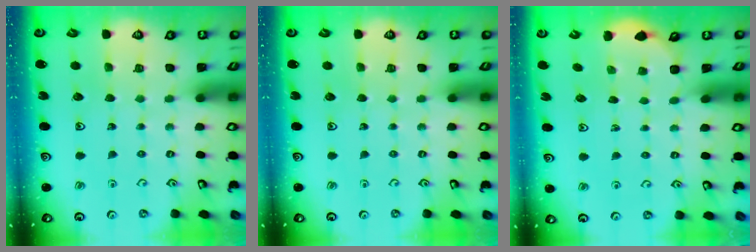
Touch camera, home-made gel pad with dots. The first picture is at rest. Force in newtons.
{"total": 0.0}
{"total": 2.0, "press": 1.7, "slide": 1.1}